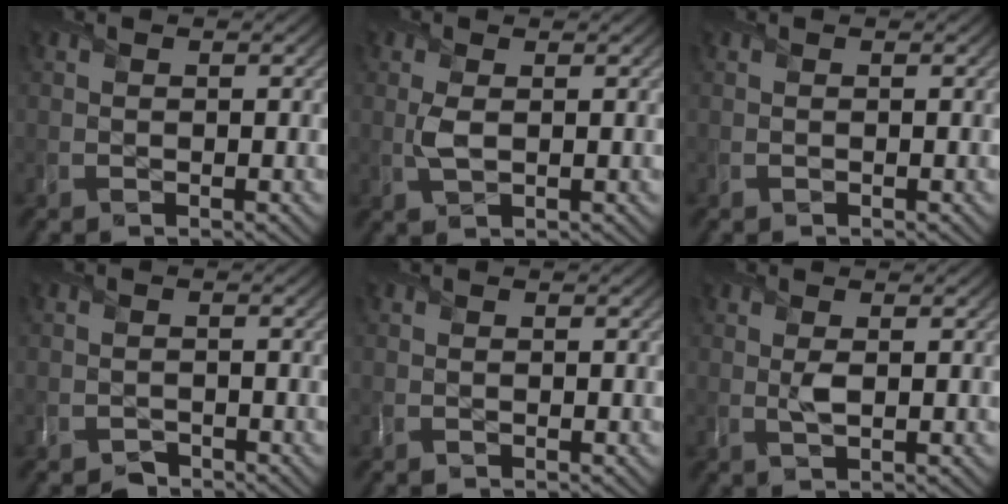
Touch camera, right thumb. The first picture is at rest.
{"total": 1.9, "force": [0.3, 0.9, 1.6], "torque": [-0.043, 0.000, 0.006]}
{"total": 0.0}
{"total": 1.5, "force": [-1.3, 0.7, 0.1], "torque": [-0.001, -0.001, -0.028]}
{"total": 0.0}
{"total": 1.3, "force": [0.5, 0.4, 1.2], "torque": [-0.024, -0.001, 0.009]}